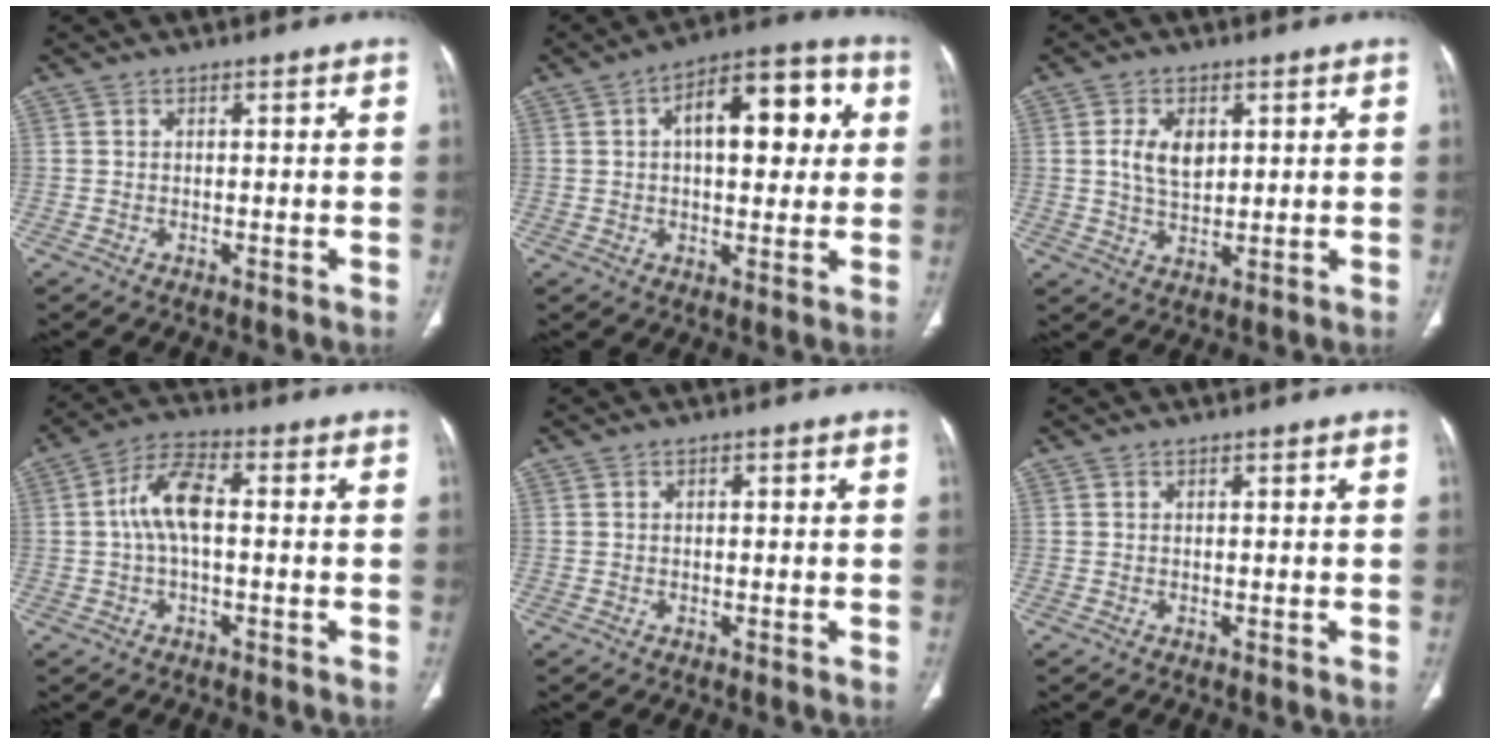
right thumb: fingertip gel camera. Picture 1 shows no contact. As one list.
[{"total": 15.4, "force": [3.5, 7.6, 12.9], "torque": [-0.149, 0.025, 0.047]}, {"total": 6.4, "force": [1.6, 3.9, 4.8], "torque": [-0.078, -0.008, 0.033]}, {"total": 8.0, "force": [0.2, 3.6, 7.2], "torque": [-0.151, 0.024, -0.002]}, {"total": 0.7, "force": [0.1, 0.3, 0.6], "torque": [-0.014, 0.004, 0.004]}, {"total": 0.0}]